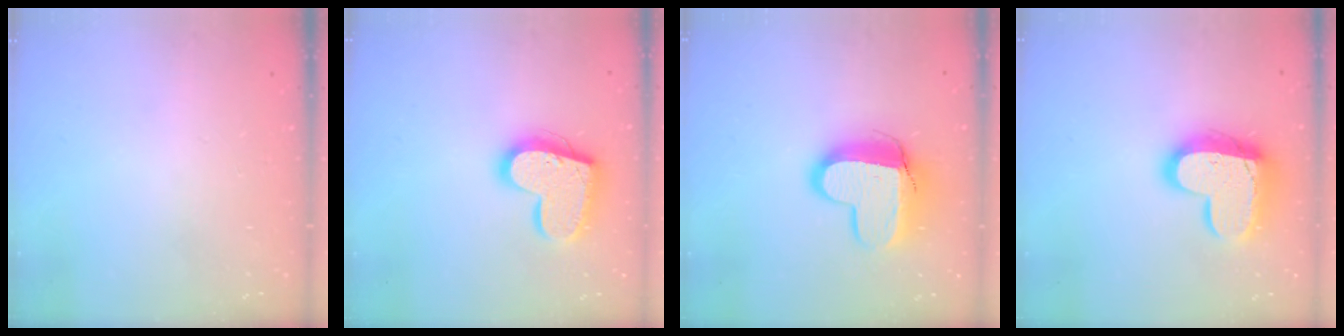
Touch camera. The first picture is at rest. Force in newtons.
{"total": 18.0, "press": 17.9, "slide": 1.4}
{"total": 12.7, "press": 12.7, "slide": 1.4}
{"total": 17.3, "press": 17.2, "slide": 1.4}